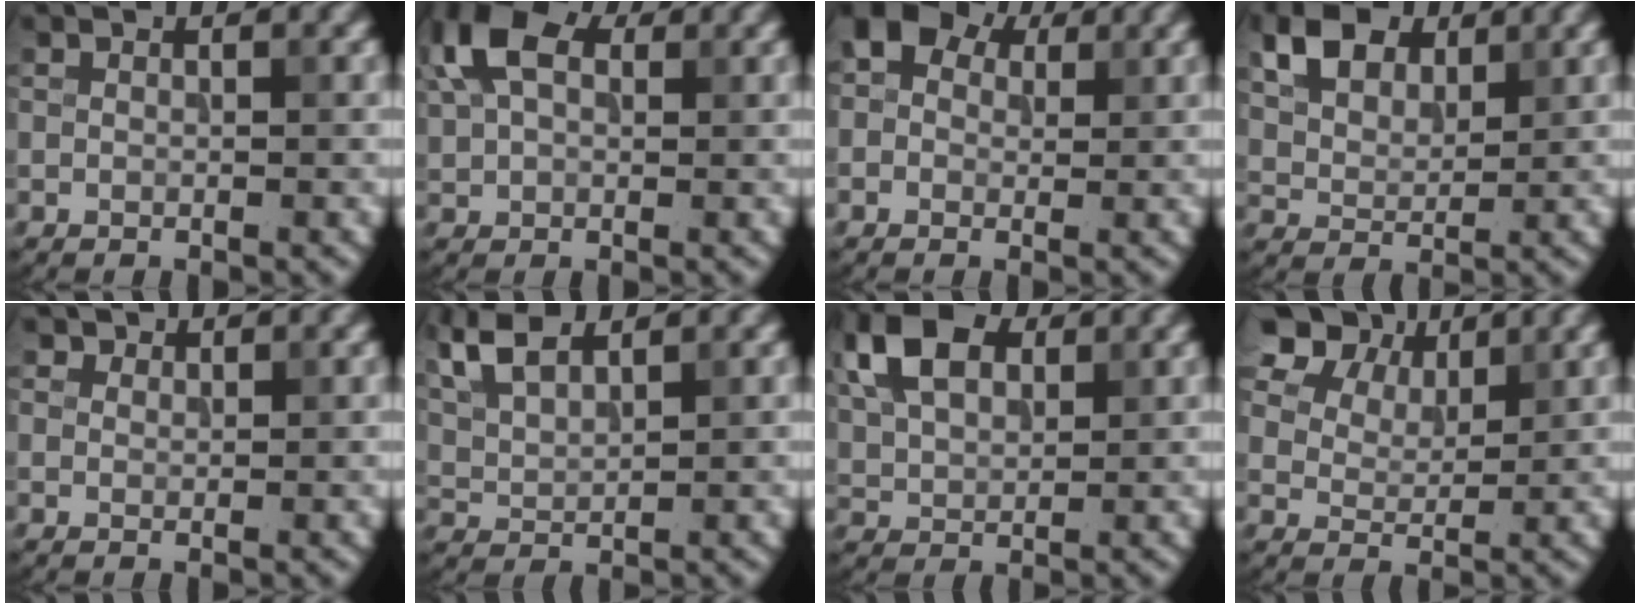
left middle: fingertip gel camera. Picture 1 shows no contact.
{"total": 6.7, "force": [2.7, 4.1, 4.5], "torque": [-0.116, 0.021, 0.043]}
{"total": 5.0, "force": [2.0, 3.7, 2.6], "torque": [-0.031, 0.013, -0.007]}
{"total": 5.2, "force": [2.9, 3.3, 2.8], "torque": [-0.062, 0.006, 0.054]}
{"total": 1.0, "force": [0.8, 0.6, 0.1], "torque": [-0.003, -0.005, 0.008]}
{"total": 6.0, "force": [4.1, 2.4, 3.7], "torque": [-0.092, 0.026, 0.068]}
{"total": 8.0, "force": [3.5, 4.8, 5.4], "torque": [-0.127, 0.022, 0.061]}
{"total": 7.4, "force": [5.2, 4.0, 3.3], "torque": [-0.075, 0.003, 0.100]}